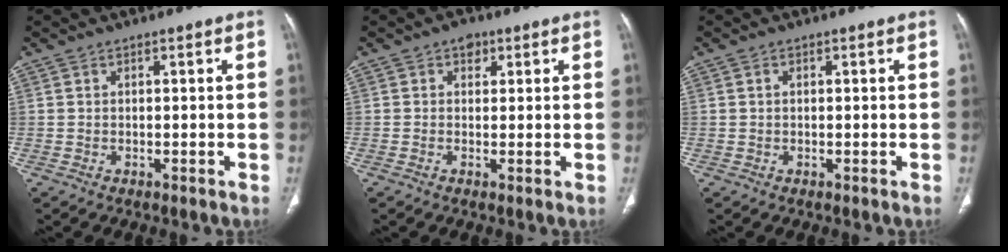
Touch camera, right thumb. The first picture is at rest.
{"total": 2.4, "force": [1.0, 1.8, 1.2], "torque": [-0.003, 0.000, 0.009]}
{"total": 0.5, "force": [0.1, 0.3, 0.4], "torque": [-0.008, 0.002, 0.003]}